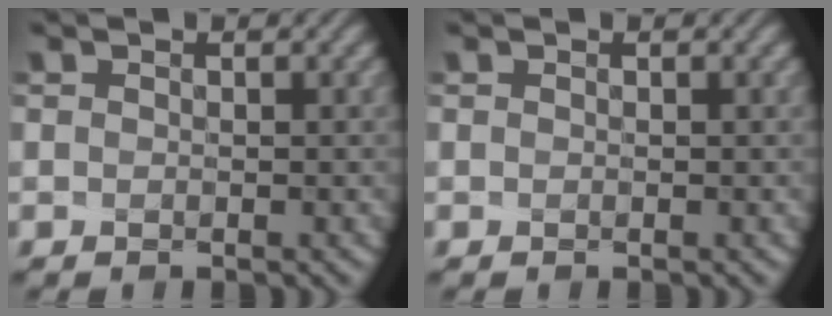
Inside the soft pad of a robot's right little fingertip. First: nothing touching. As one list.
[{"total": 0.0}]